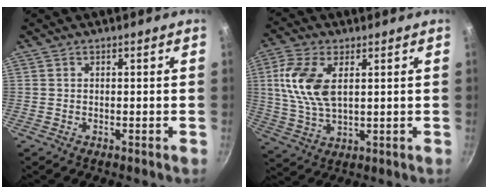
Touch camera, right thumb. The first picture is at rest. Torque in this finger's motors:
{"motor_torque": [-0.49, 0.78, 0.77, 0.11, 0.15]}